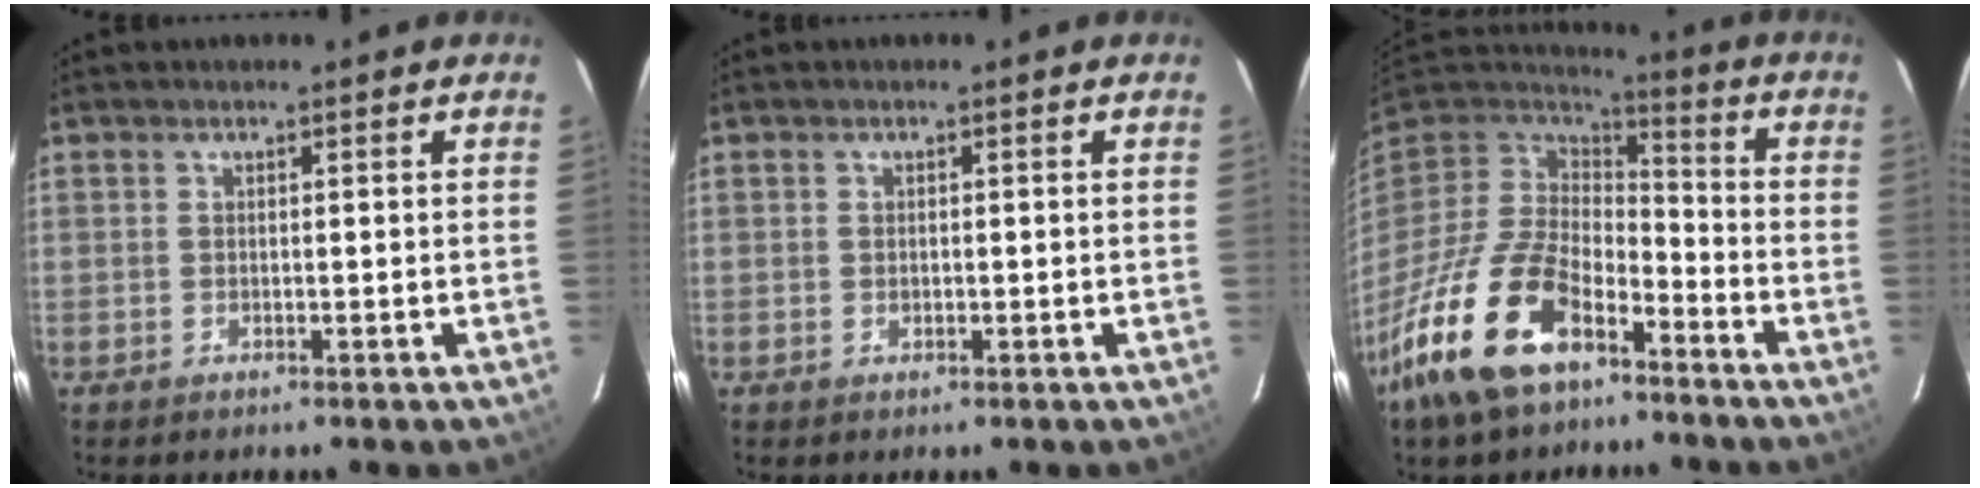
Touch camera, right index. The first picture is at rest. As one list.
[{"total": 0.9, "force": [-0.1, 0.7, 0.5], "torque": [-0.008, 0.002, 0.000]}, {"total": 20.9, "force": [-12.9, 10.1, 13.0], "torque": [-0.283, -0.027, -0.237]}]